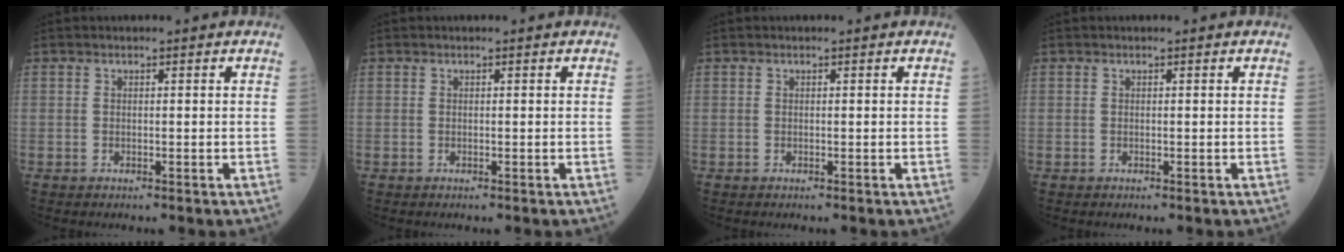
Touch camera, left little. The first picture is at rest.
{"total": 0.0}
{"total": 0.0}
{"total": 0.0}